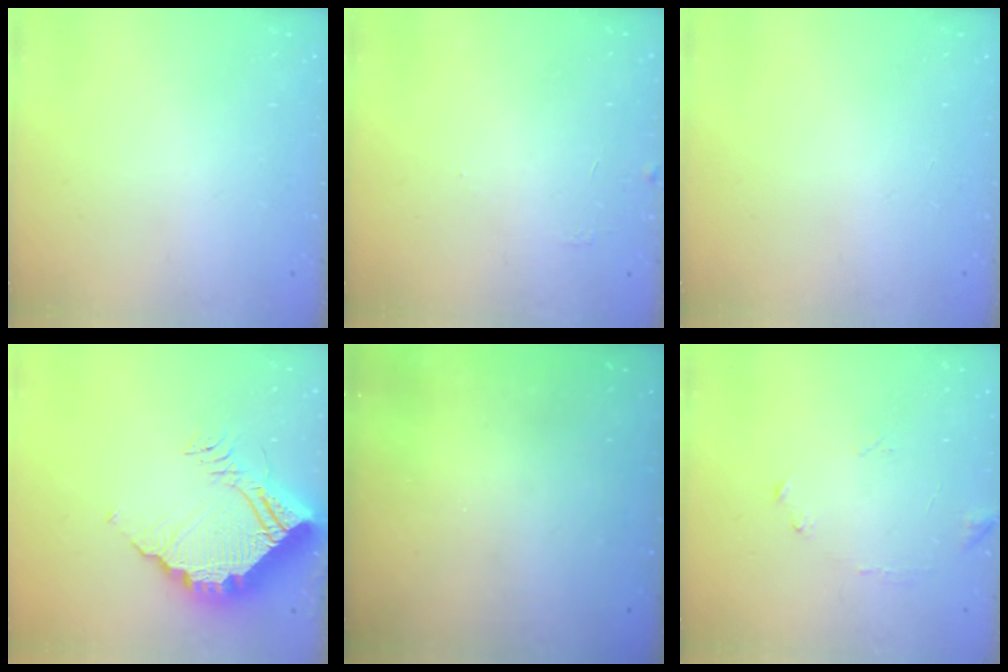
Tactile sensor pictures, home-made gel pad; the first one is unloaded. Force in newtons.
{"total": 5.4, "press": 5.4, "slide": 0.4}
{"total": 0.0}
{"total": 14.3, "press": 14.3, "slide": 1.2}
{"total": 3.2, "press": 3.0, "slide": 1.1}
{"total": 8.4, "press": 8.3, "slide": 0.5}